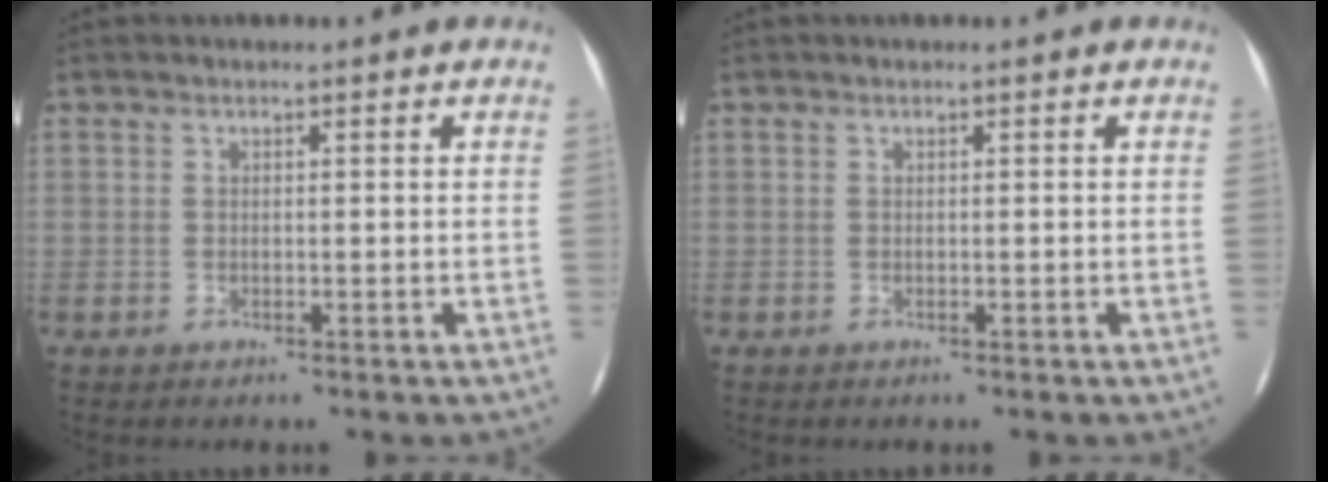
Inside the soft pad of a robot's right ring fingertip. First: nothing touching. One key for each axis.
{"total": 0.0}